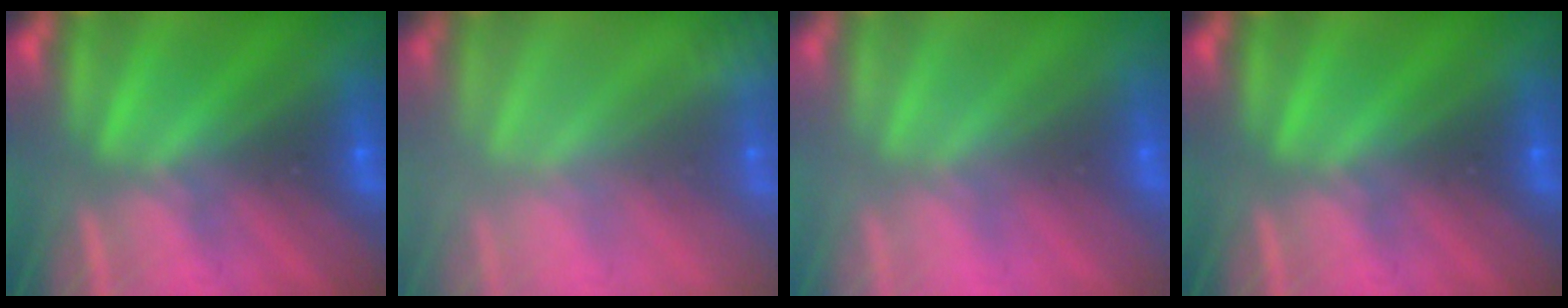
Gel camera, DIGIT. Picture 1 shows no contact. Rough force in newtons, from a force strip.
{"total": 2.4}
{"total": 2.9}
{"total": 0.0}